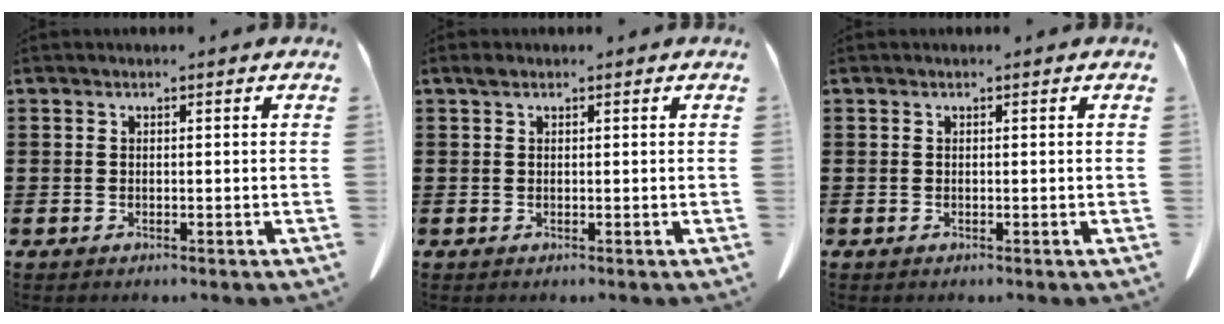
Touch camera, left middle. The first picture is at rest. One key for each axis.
{"total": 0.7, "fx": 0.4, "fy": 0.4, "fz": 0.4, "tx": -0.011, "ty": 0.001, "tz": 0.009}
{"total": 0.0}